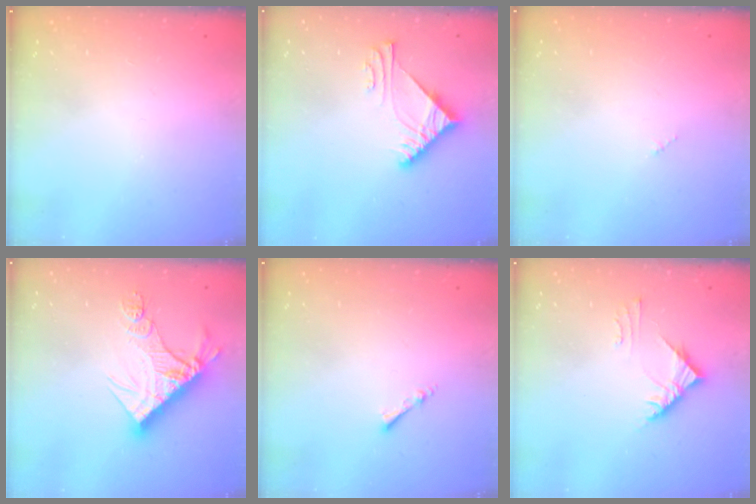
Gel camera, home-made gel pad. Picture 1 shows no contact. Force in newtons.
{"total": 6.4, "press": 6.3, "slide": 0.9}
{"total": 1.5, "press": 1.5, "slide": 0.2}
{"total": 14.9, "press": 14.8, "slide": 1.7}
{"total": 1.9, "press": 1.9, "slide": 0.4}
{"total": 5.3, "press": 5.3, "slide": 0.2}